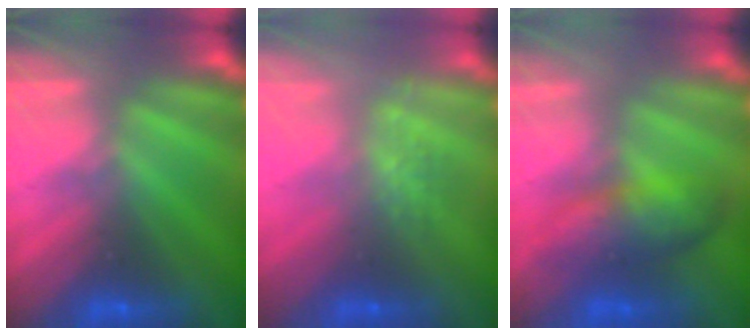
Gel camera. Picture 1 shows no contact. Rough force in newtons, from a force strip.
{"total": 2.8}
{"total": 8.1}